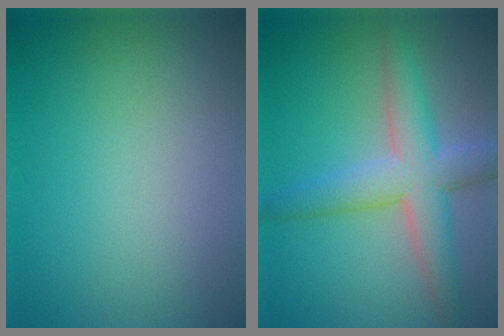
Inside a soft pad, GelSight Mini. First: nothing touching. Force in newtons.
{"total": 5.6, "press": 5.5, "slide": 0.3}